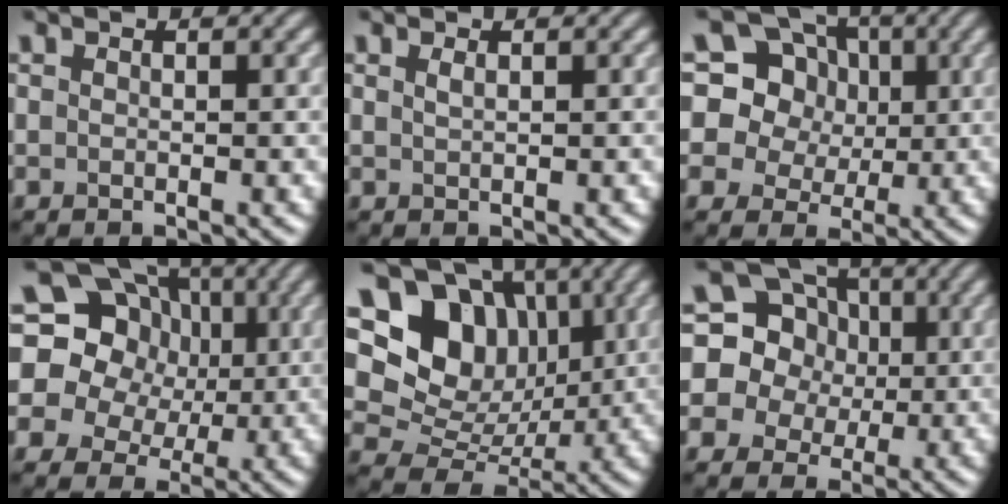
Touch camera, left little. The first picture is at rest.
{"total": 0.7, "force": [0.4, 0.2, 0.6], "torque": [-0.009, 0.002, 0.007]}
{"total": 12.9, "force": [5.0, 10.9, 4.8], "torque": [-0.142, 0.056, 0.083]}
{"total": 20.4, "force": [5.1, 17.9, 8.3], "torque": [-0.174, 0.035, 0.057]}
{"total": 12.0, "force": [4.1, 9.4, 6.4], "torque": [-0.112, 0.034, 0.056]}
{"total": 14.1, "force": [3.7, 12.7, 4.8], "torque": [-0.134, 0.047, 0.048]}